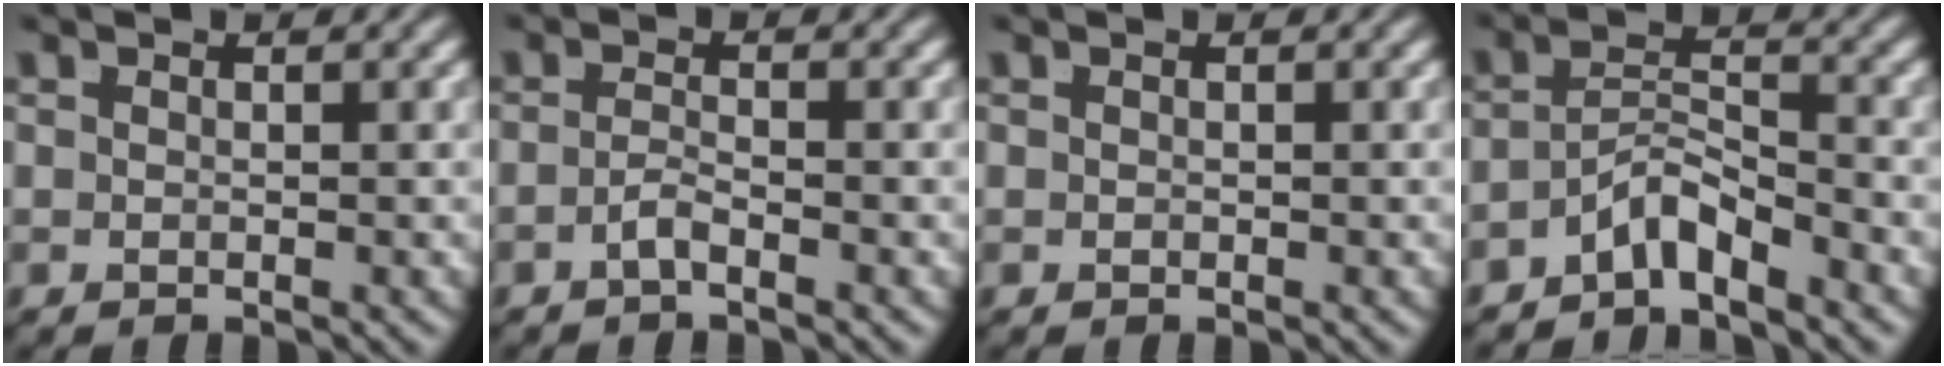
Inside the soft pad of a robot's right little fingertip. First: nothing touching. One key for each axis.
{"total": 1.7, "fx": -1.5, "fy": -0.4, "fz": 0.6, "tx": -0.007, "ty": -0.008, "tz": -0.024}
{"total": 0.0}
{"total": 4.1, "fx": -3.1, "fy": 1.5, "fz": 2.2, "tx": -0.029, "ty": -0.012, "tz": -0.050}